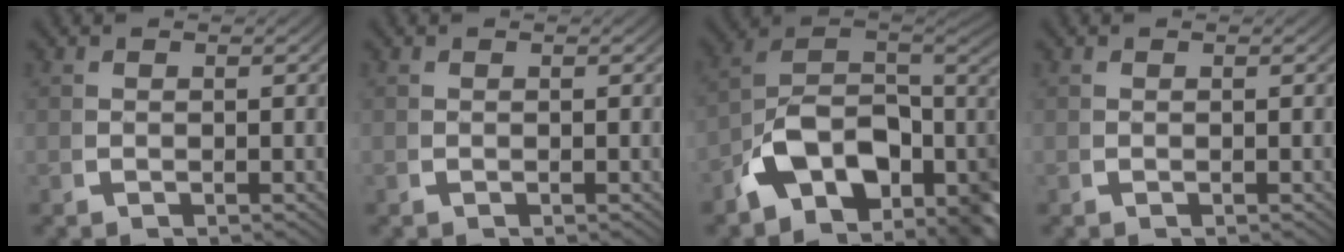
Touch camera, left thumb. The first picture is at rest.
{"total": 0.0}
{"total": 15.7, "force": [-1.5, 10.4, 11.7], "torque": [-0.229, -0.044, -0.020]}
{"total": 0.0}